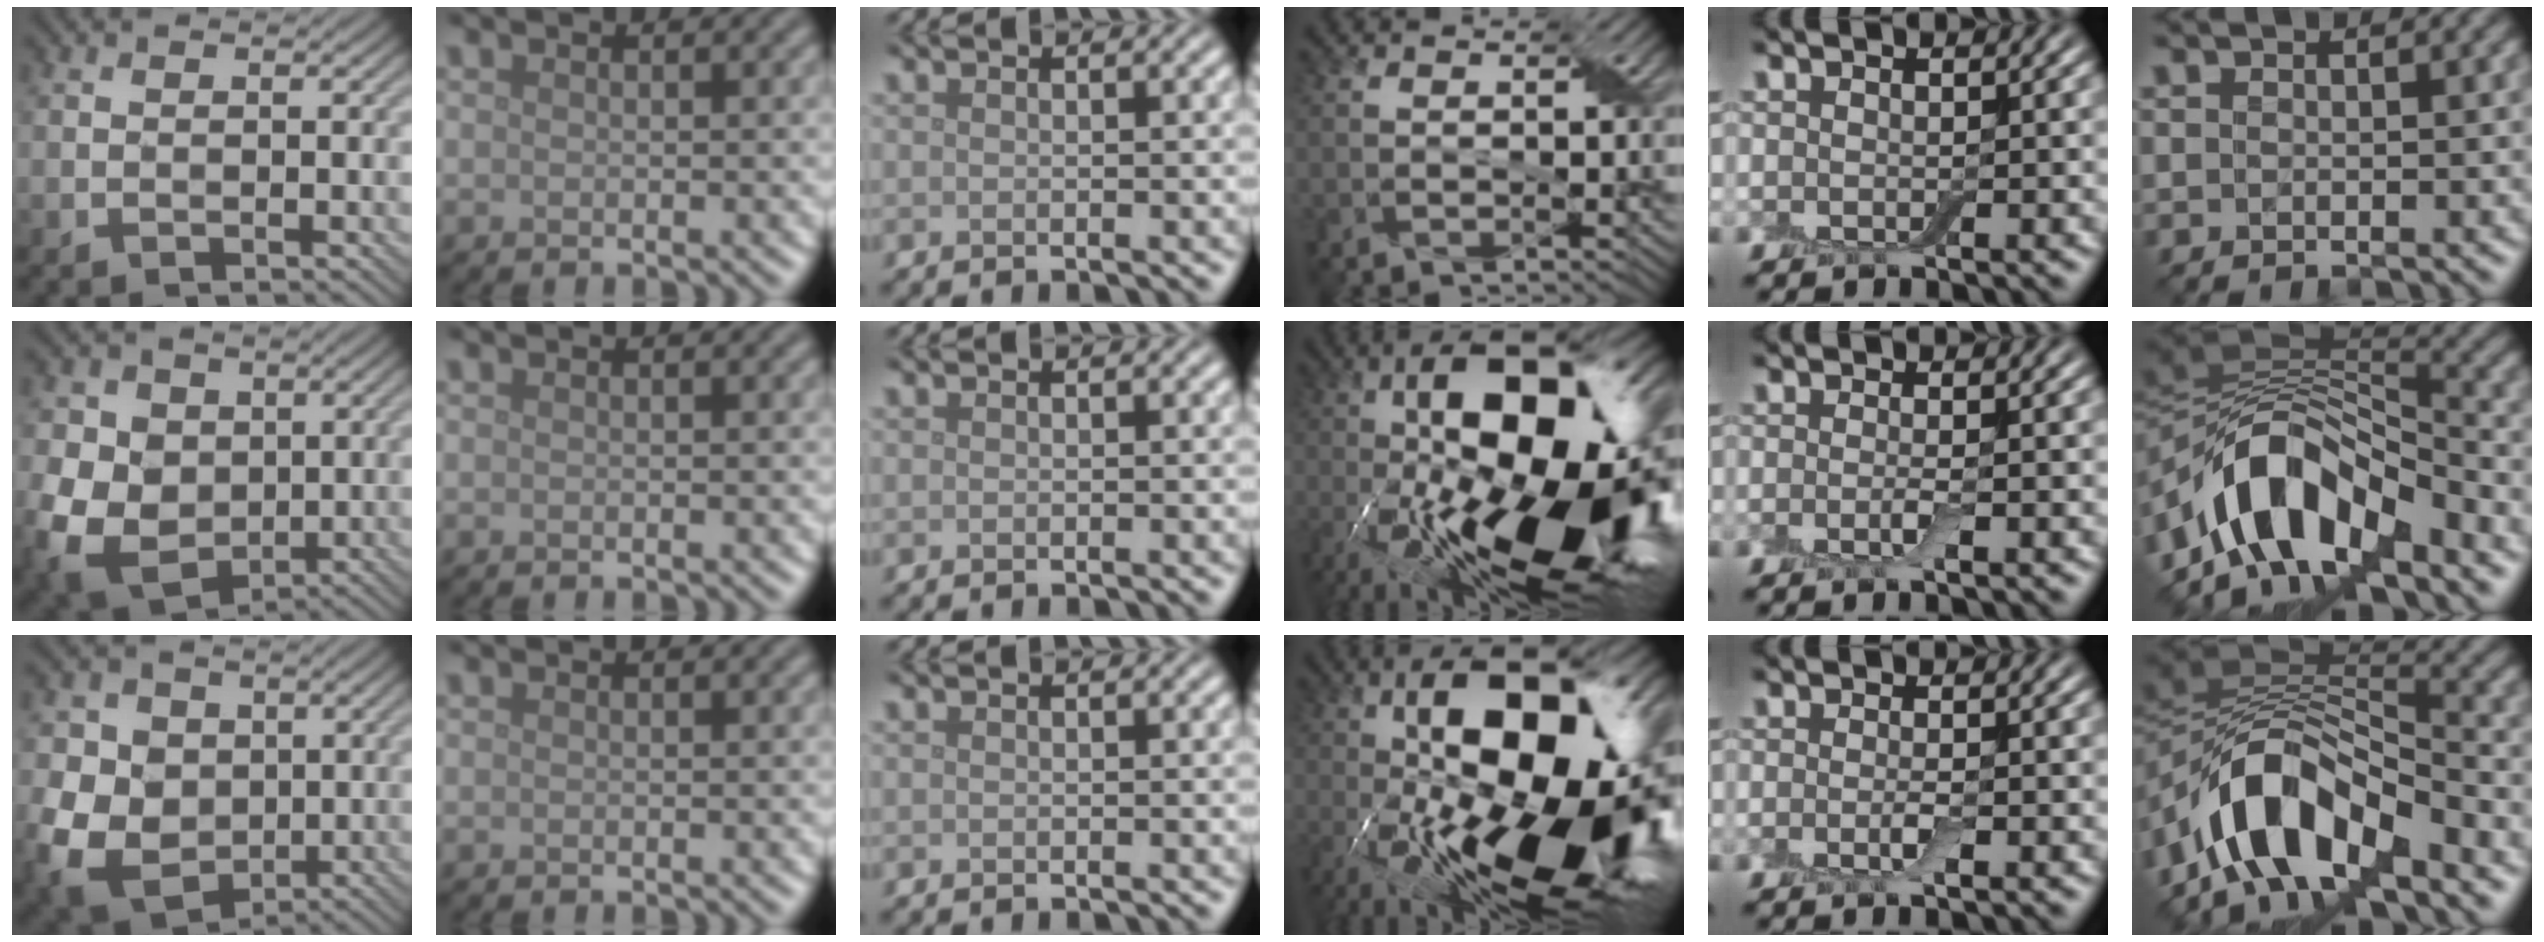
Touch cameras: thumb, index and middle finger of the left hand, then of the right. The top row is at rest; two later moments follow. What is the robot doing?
{"motion": "wrap", "object": "adhesive wrap"}